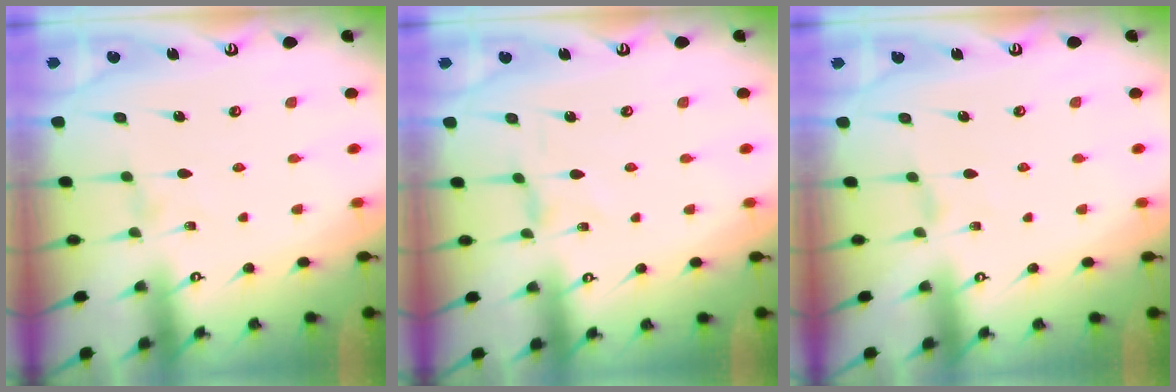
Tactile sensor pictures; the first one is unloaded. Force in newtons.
{"total": 1.1, "press": 1.0, "slide": 0.4}
{"total": 0.9, "press": 0.8, "slide": 0.4}